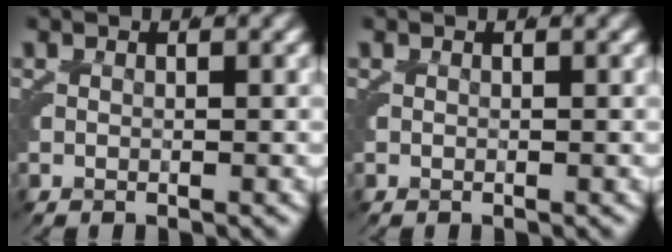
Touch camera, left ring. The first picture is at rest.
{"total": 0.0}